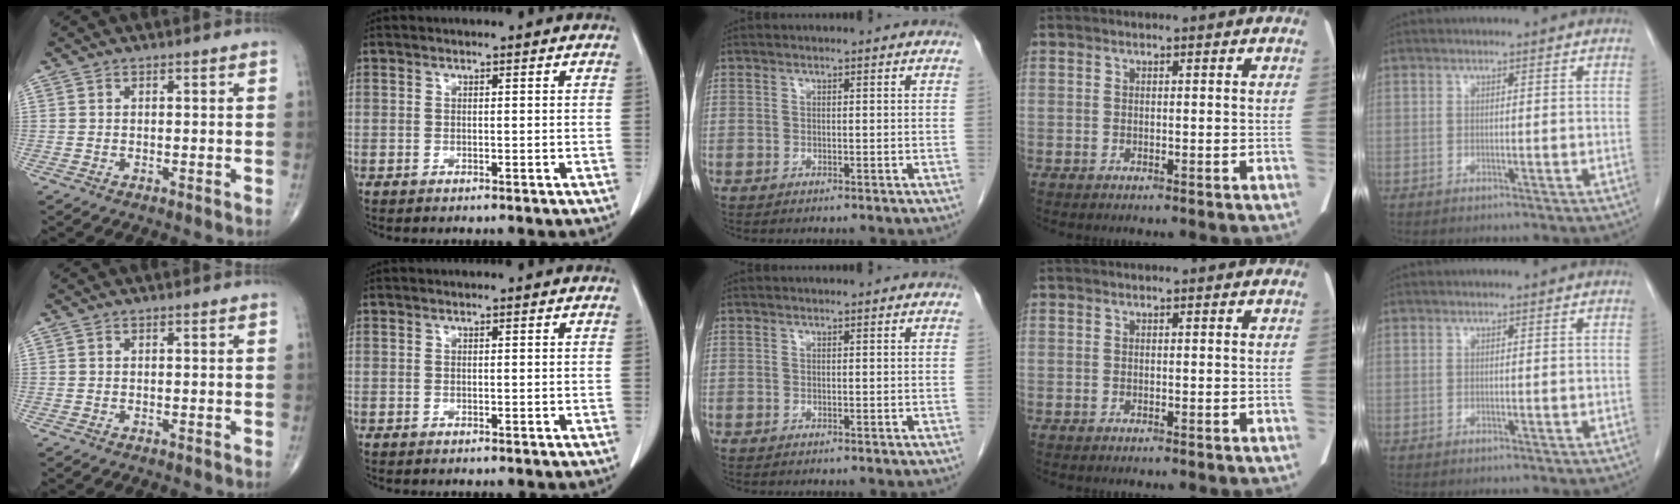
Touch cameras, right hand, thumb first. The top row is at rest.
{}